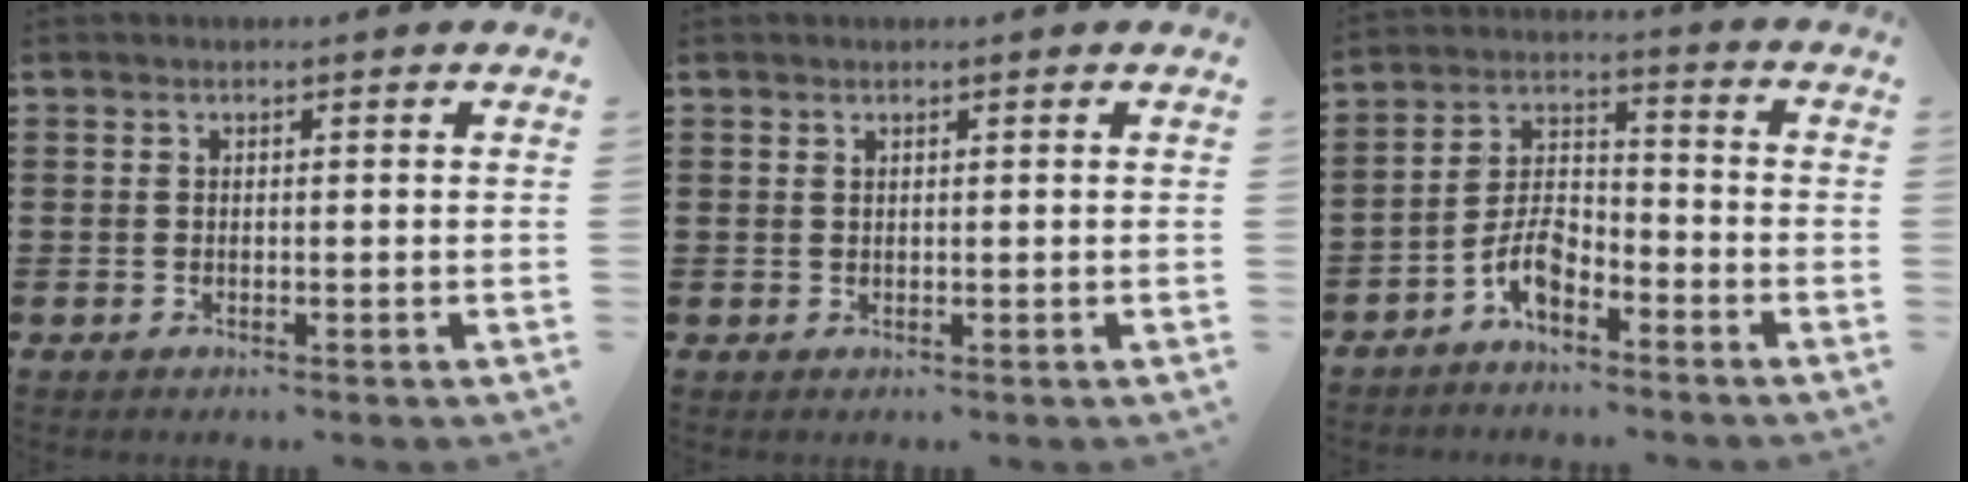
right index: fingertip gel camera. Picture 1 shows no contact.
{"total": 0.6, "force": [0.5, 0.3, 0.2], "torque": [-0.005, 0.002, 0.009]}
{"total": 6.1, "force": [-3.8, 2.8, 3.8], "torque": [-0.086, 0.009, -0.075]}